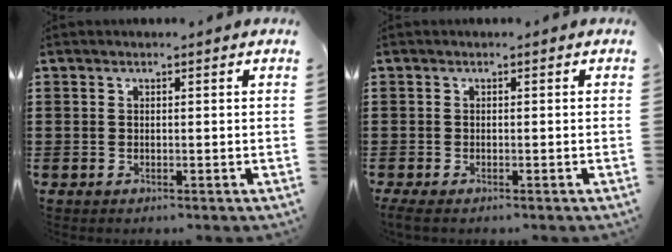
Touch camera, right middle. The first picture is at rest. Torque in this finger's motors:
{"motor_torque": [0.77, -0.31, 0.42, 0.10]}